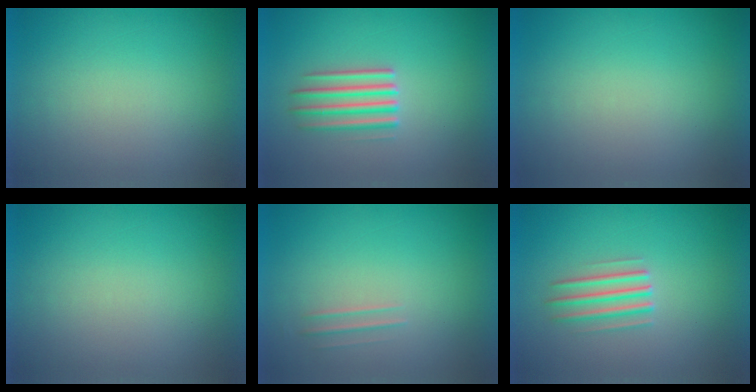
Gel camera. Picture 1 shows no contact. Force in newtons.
{"total": 2.7}
{"total": 0.0}
{"total": 0.0}
{"total": 1.8}
{"total": 2.8}